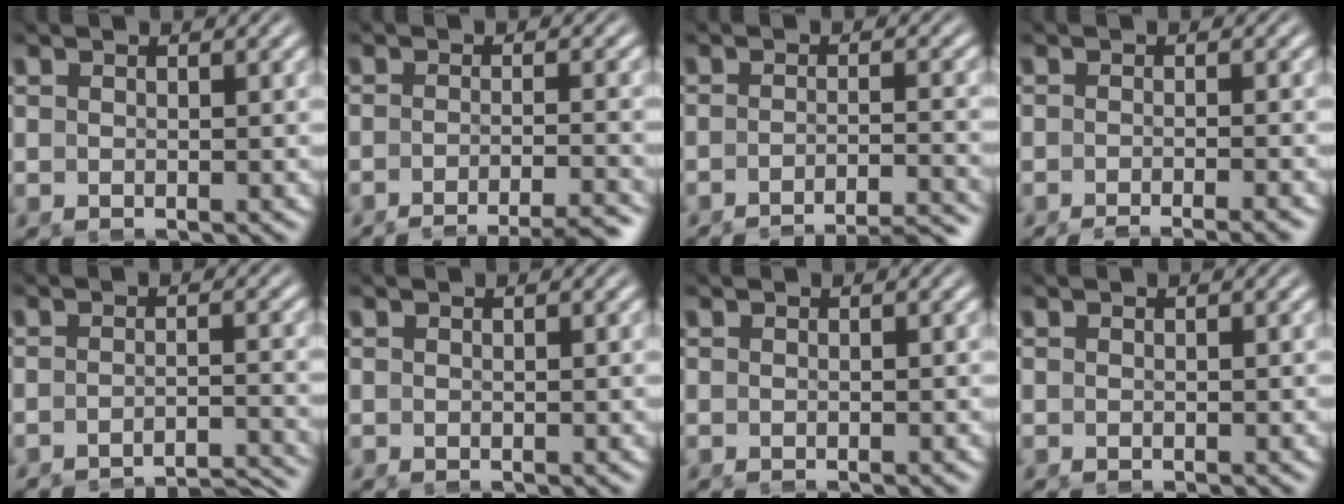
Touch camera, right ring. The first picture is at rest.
{"total": 8.5, "force": [-7.8, 1.4, 3.3], "torque": [-0.031, -0.018, -0.110]}
{"total": 9.3, "force": [-8.9, 1.3, 2.5], "torque": [-0.013, -0.022, -0.129]}
{"total": 5.3, "force": [-5.0, 0.6, 1.8], "torque": [-0.017, -0.009, -0.073]}
{"total": 7.1, "force": [-7.0, 0.4, 0.9], "torque": [0.001, -0.023, -0.104]}
{"total": 0.0}
{"total": 0.5, "force": [-0.4, -0.3, 0.2], "torque": [-0.001, 0.002, -0.007]}
{"total": 0.0}